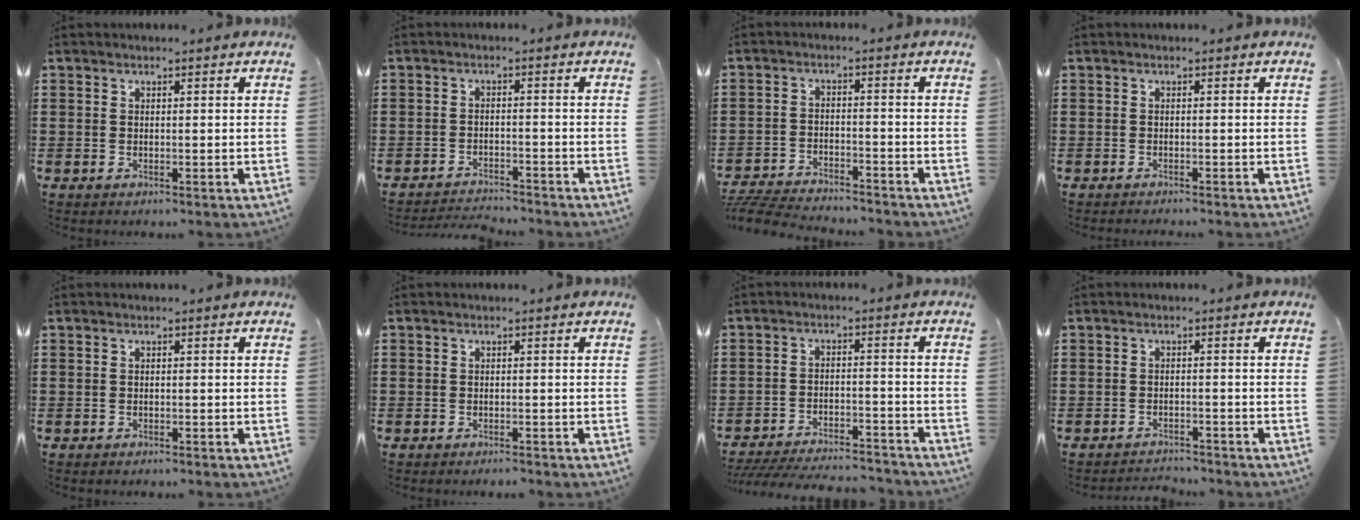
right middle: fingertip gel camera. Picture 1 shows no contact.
{"total": 2.7, "force": [-2.7, 0.1, 0.1], "torque": [-0.007, 0.000, -0.058]}
{"total": 5.4, "force": [-5.3, 0.3, 1.0], "torque": [-0.032, 0.000, -0.109]}
{"total": 0.5, "force": [-0.5, -0.1, 0.1], "torque": [-0.002, -0.001, -0.010]}
{"total": 0.5, "force": [-0.5, 0.1, 0.0], "torque": [-0.002, -0.002, -0.011]}
{"total": 1.0, "force": [-1.0, 0.1, -0.1], "torque": [-0.002, 0.001, -0.021]}
{"total": 5.7, "force": [-5.5, 0.2, 1.2], "torque": [-0.030, 0.000, -0.110]}
{"total": 2.0, "force": [-2.0, 0.2, 0.0], "torque": [-0.007, -0.001, -0.042]}